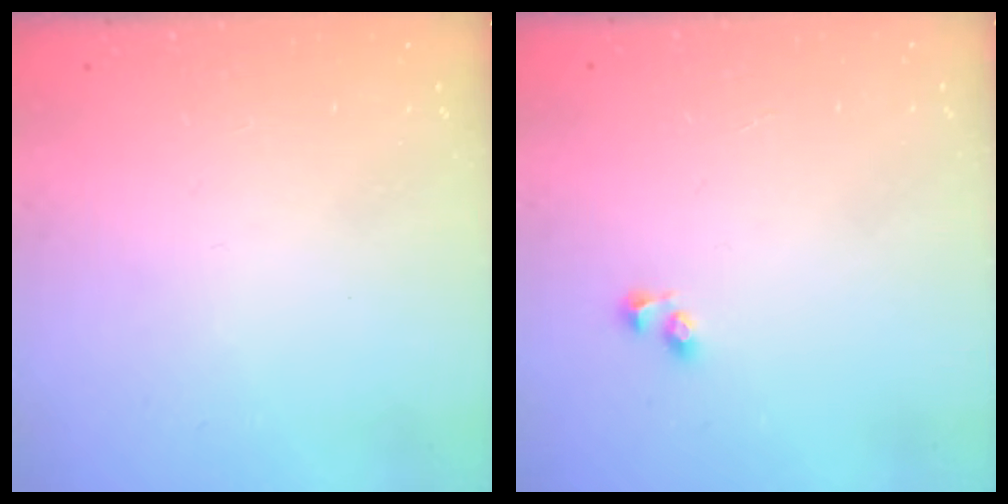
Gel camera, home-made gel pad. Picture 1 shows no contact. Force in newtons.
{"total": 2.6, "press": 2.3, "slide": 1.2}